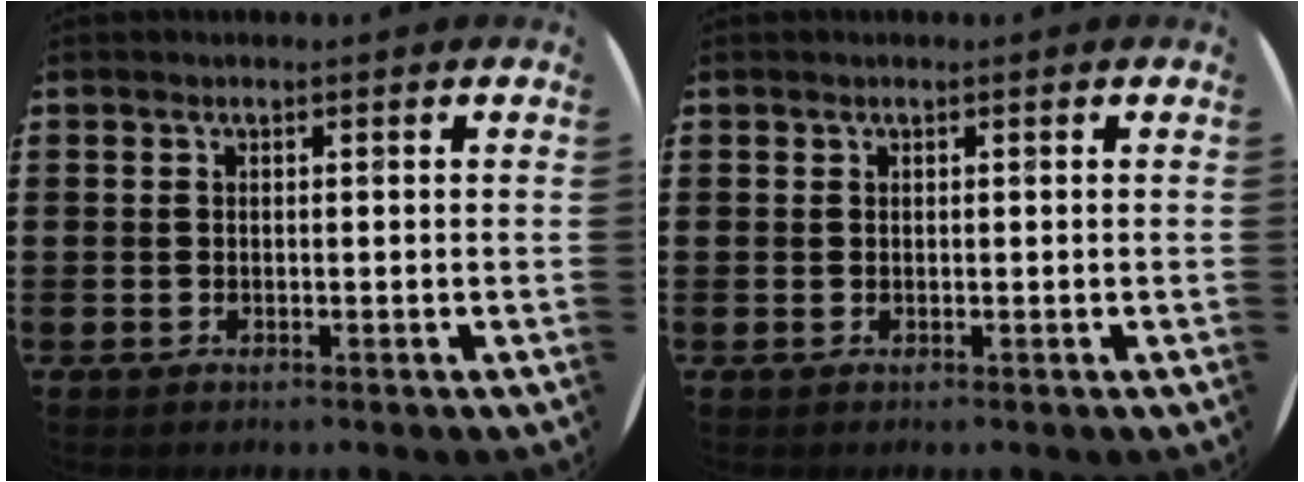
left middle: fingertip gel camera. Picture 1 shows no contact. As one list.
[{"total": 0.0}]